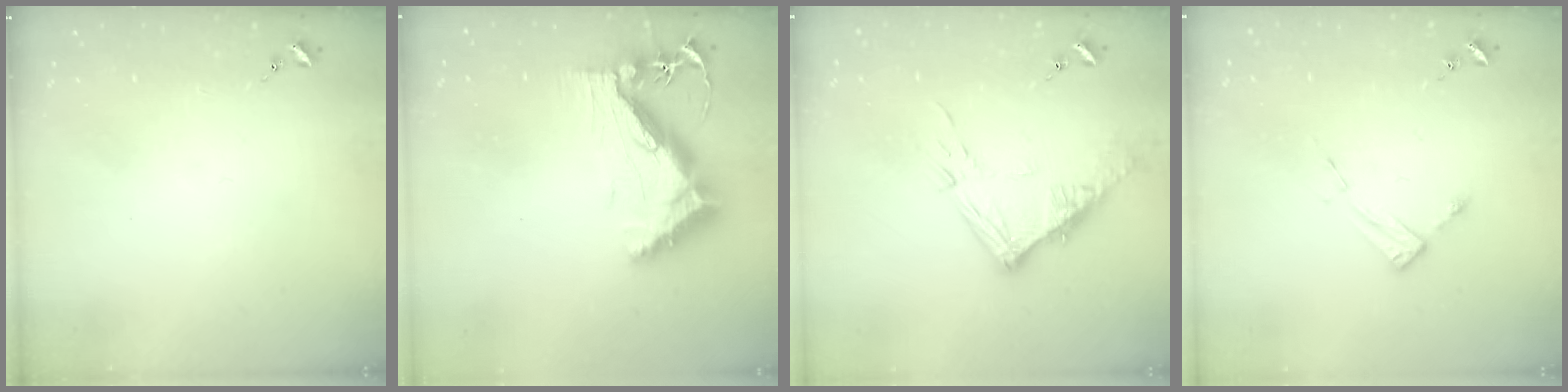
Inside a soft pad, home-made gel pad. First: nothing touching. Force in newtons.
{"total": 13.5, "press": 13.4, "slide": 1.2}
{"total": 13.2, "press": 13.2, "slide": 1.2}
{"total": 4.4, "press": 4.4, "slide": 0.2}